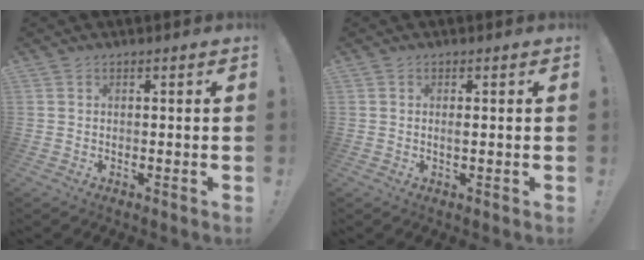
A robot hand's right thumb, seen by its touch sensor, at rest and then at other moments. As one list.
[{"total": 1.0, "force": [-0.1, 0.1, 1.0], "torque": [-0.017, -0.001, -0.003]}]